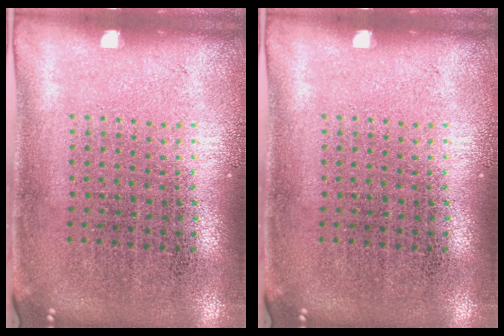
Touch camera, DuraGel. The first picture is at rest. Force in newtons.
{"total": 0.0}